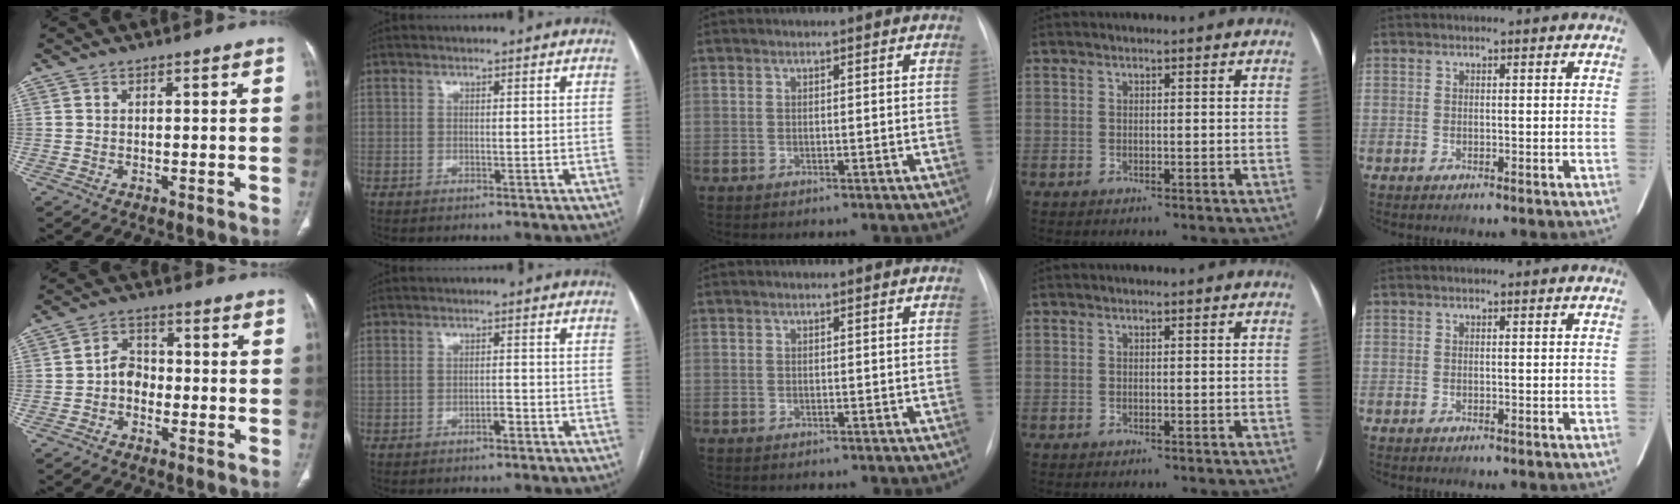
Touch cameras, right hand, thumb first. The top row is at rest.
{"thumb": {"total": 4.3, "force": [-1.3, 3.4, 2.2], "torque": [-0.014, 0.017, -0.035]}, "index": {"total": 2.1, "force": [-0.8, 0.9, 1.7], "torque": [-0.037, 0.013, -0.008]}}